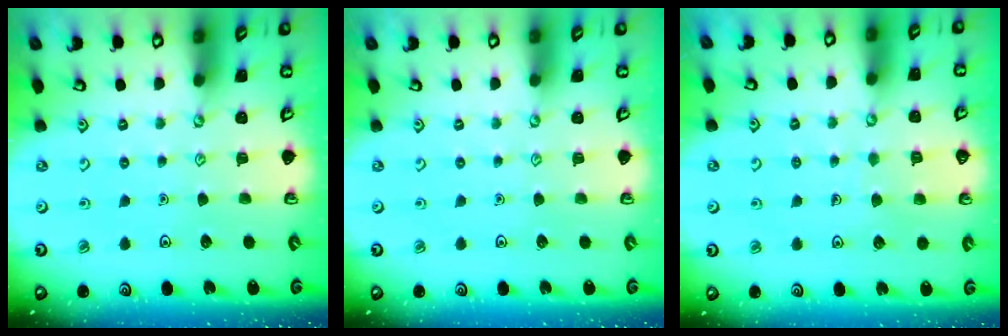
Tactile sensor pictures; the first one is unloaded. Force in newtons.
{"total": 0.0}
{"total": 4.4, "press": 4.4, "slide": 0.4}